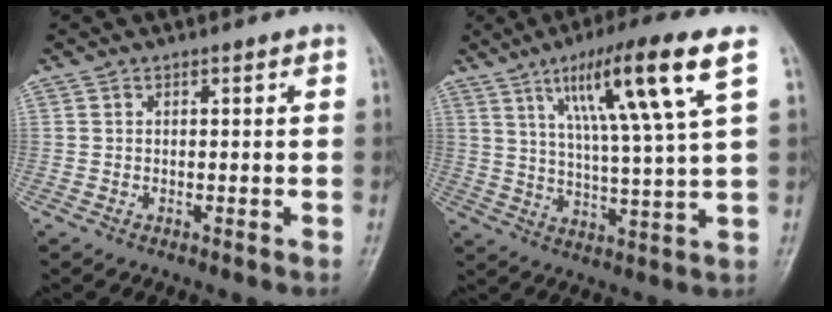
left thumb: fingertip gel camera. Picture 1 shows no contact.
{"total": 16.0, "force": [7.2, 1.0, 14.2], "torque": [-0.245, -0.021, 0.121]}